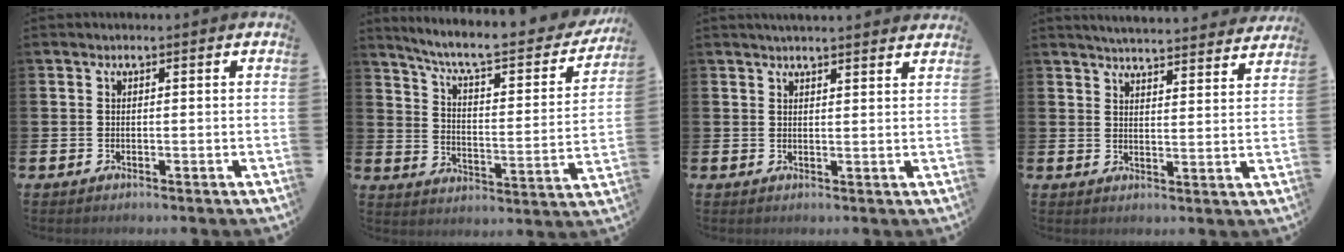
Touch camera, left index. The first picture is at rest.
{"total": 8.0, "force": [6.9, 1.7, 3.7], "torque": [-0.095, -0.049, 0.112]}
{"total": 2.8, "force": [2.8, 0.0, 0.4], "torque": [-0.008, -0.012, 0.050]}
{"total": 5.1, "force": [5.0, 0.1, 0.4], "torque": [-0.018, -0.036, 0.089]}